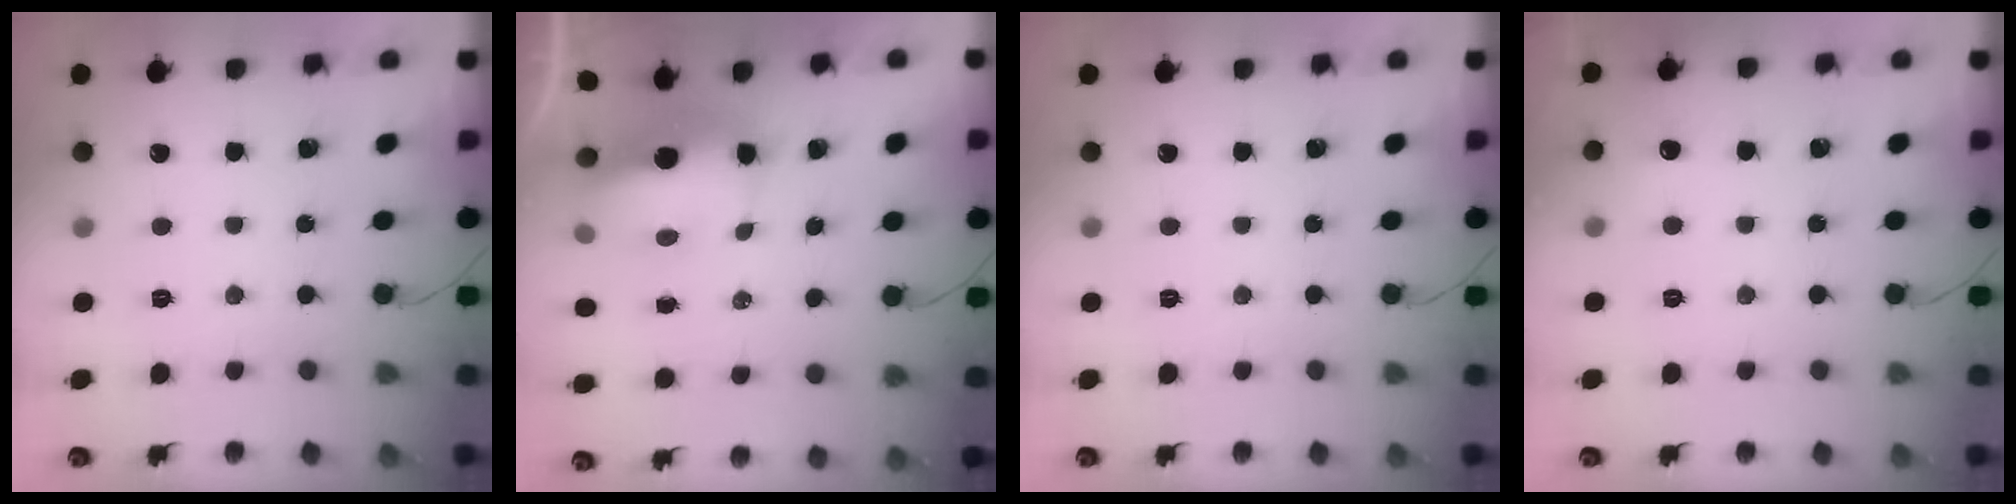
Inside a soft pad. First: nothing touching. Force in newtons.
{"total": 9.2, "press": 9.1, "slide": 1.0}
{"total": 0.0}
{"total": 3.4, "press": 3.1, "slide": 1.3}